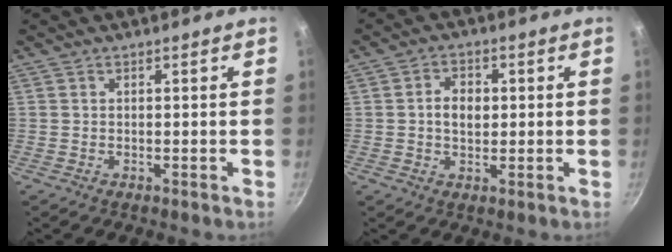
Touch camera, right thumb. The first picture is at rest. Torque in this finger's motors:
{"motor_torque": [-0.32, 0.37, 0.00, -0.23, 0.04]}